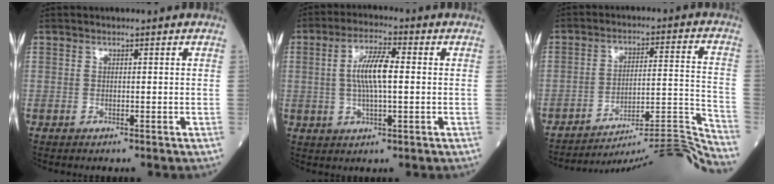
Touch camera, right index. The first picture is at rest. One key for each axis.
{"total": 7.3, "fx": 0.5, "fy": 1.5, "fz": 7.1, "tx": -0.142, "ty": 0.009, "tz": 0.009}
{"total": 19.9, "fx": -19.2, "fy": -3.5, "fz": 3.9, "tx": -0.014, "ty": 0.015, "tz": -0.271}